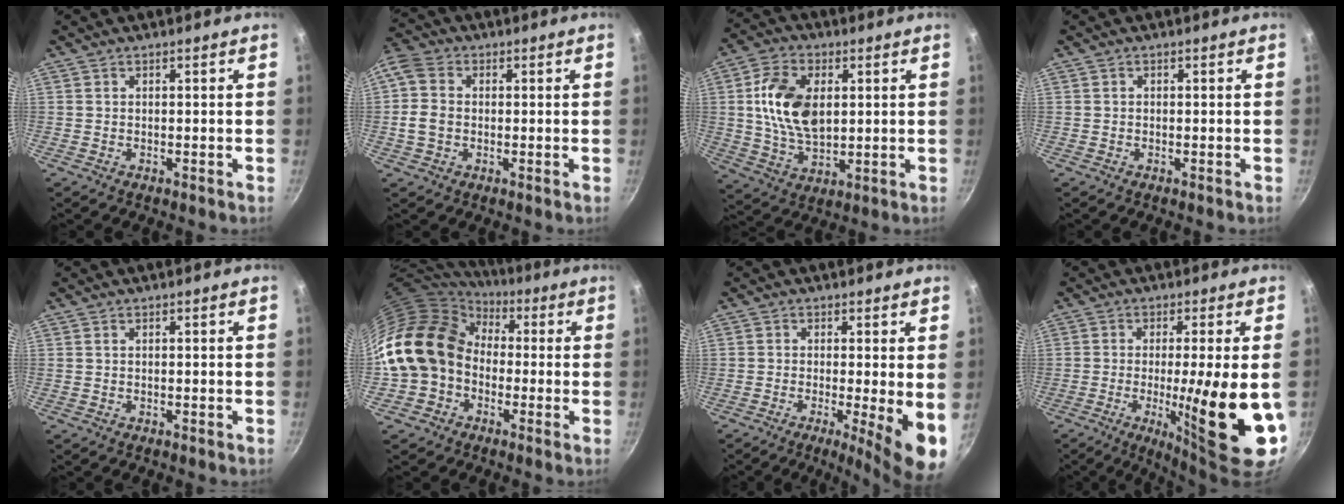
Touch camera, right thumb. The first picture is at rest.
{"total": 7.5, "force": [-0.2, 6.0, 4.5], "torque": [-0.083, 0.014, -0.016]}
{"total": 13.5, "force": [2.2, 8.4, 10.3], "torque": [-0.173, -0.004, 0.041]}
{"total": 0.0}
{"total": 0.0}
{"total": 15.8, "force": [-0.1, 13.4, 8.5], "torque": [-0.134, 0.042, -0.016]}
{"total": 8.8, "force": [-1.4, 1.3, 8.6], "torque": [-0.115, -0.013, -0.019]}
{"total": 17.0, "force": [-3.1, 2.7, 16.5], "torque": [-0.240, -0.012, -0.037]}